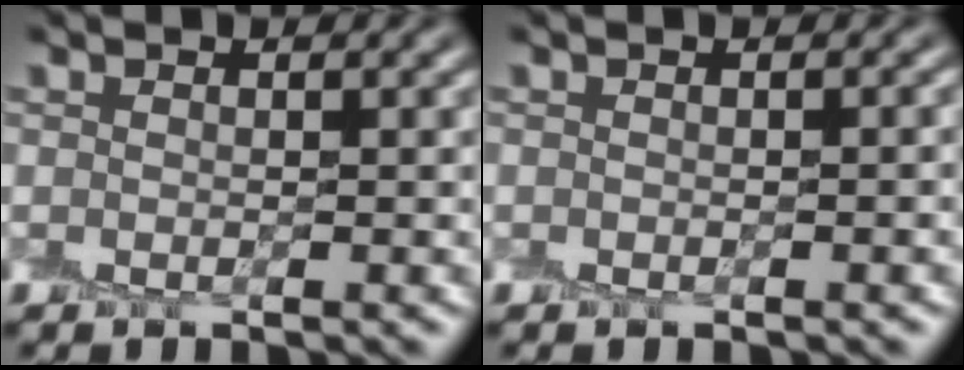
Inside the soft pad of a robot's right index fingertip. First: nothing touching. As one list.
[{"total": 1.2, "force": [-0.8, 0.4, 0.8], "torque": [-0.007, -0.001, -0.011]}]